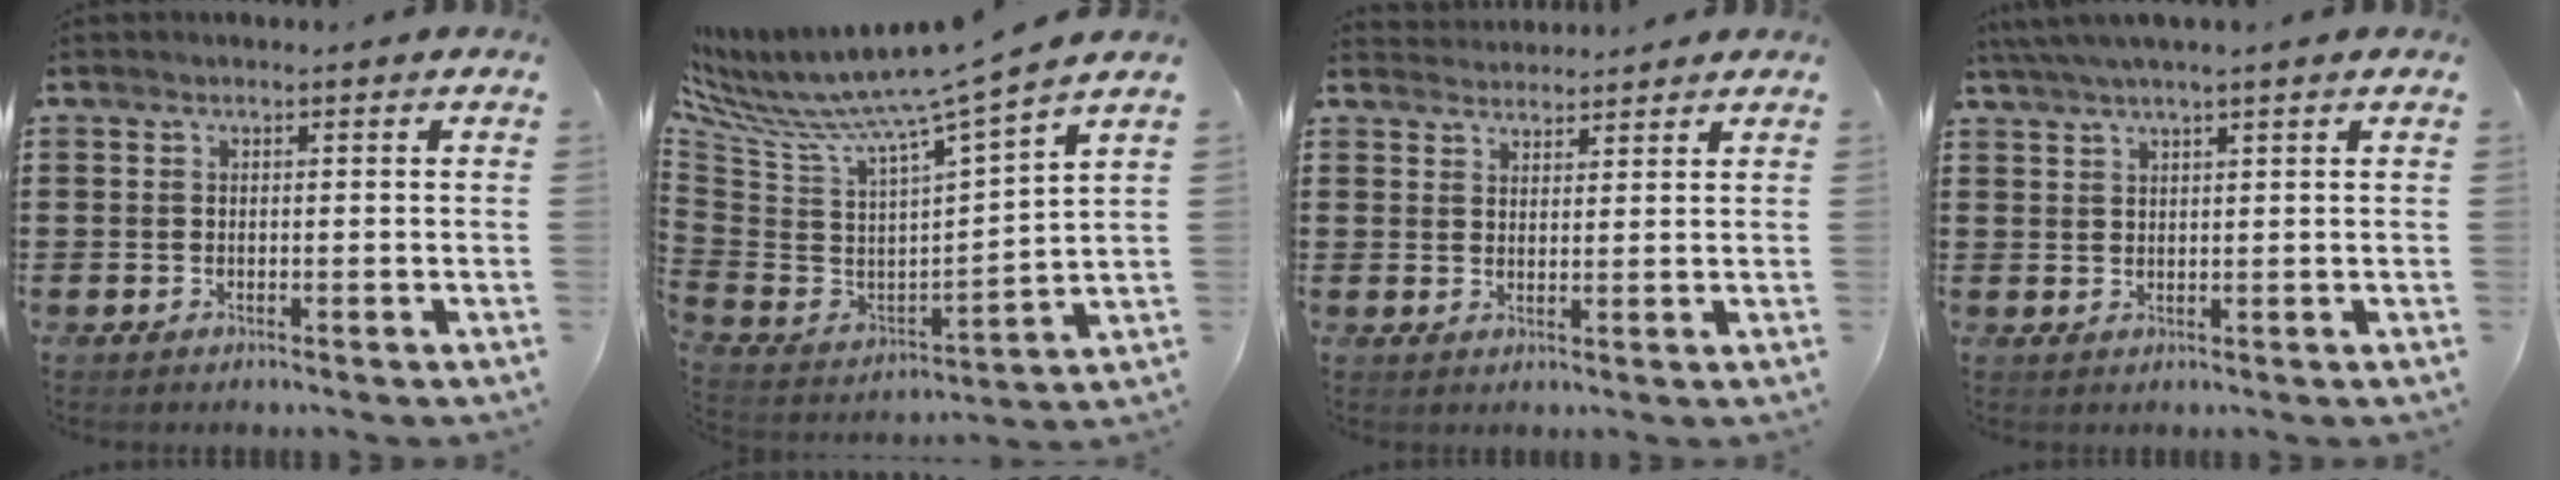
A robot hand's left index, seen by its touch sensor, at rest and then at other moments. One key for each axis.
{"total": 8.9, "fx": 7.2, "fy": -0.9, "fz": 5.1, "tx": -0.122, "ty": -0.063, "tz": 0.109}
{"total": 2.5, "fx": 2.5, "fy": 0.3, "fz": -0.4, "tx": 0.001, "ty": -0.005, "tz": 0.049}
{"total": 2.9, "fx": 2.3, "fy": -0.2, "fz": 1.7, "tx": -0.039, "ty": 0.003, "tz": 0.042}